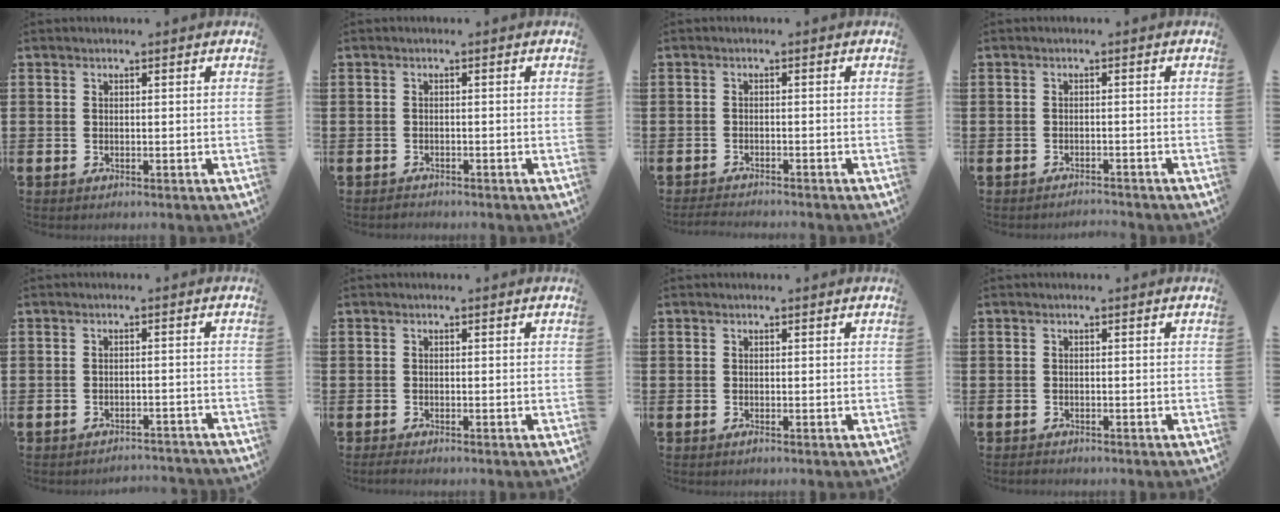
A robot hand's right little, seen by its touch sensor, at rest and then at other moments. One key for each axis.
{"total": 0.8, "fx": -0.8, "fy": 0.1, "fz": -0.1, "tx": 0.000, "ty": 0.000, "tz": -0.016}
{"total": 1.5, "fx": -1.5, "fy": 0.0, "fz": 0.4, "tx": -0.006, "ty": 0.003, "tz": -0.029}
{"total": 1.2, "fx": -1.2, "fy": -0.1, "fz": -0.1, "tx": -0.001, "ty": 0.003, "tz": -0.025}
{"total": 1.8, "fx": -1.8, "fy": -0.1, "fz": 0.0, "tx": -0.004, "ty": 0.005, "tz": -0.038}
{"total": 0.7, "fx": -0.6, "fy": 0.0, "fz": 0.4, "tx": -0.007, "ty": -0.002, "tz": -0.012}
{"total": 0.0}
{"total": 0.5, "fx": -0.5, "fy": 0.1, "fz": 0.0, "tx": -0.003, "ty": -0.001, "tz": -0.011}